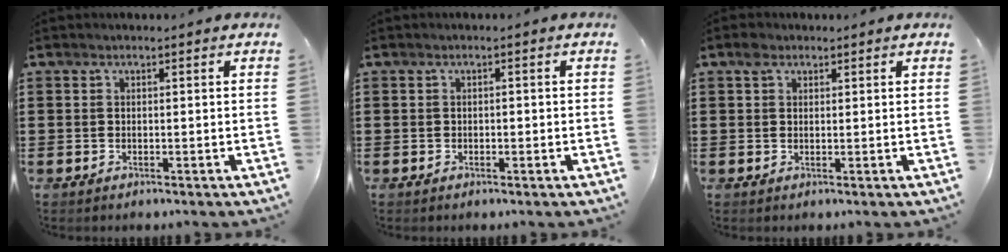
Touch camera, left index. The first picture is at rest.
{"total": 0.6, "force": [-0.2, 0.4, 0.5], "torque": [-0.010, 0.000, -0.004]}
{"total": 1.7, "force": [1.1, 1.1, 0.7], "torque": [-0.016, 0.006, 0.020]}